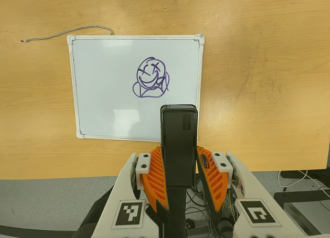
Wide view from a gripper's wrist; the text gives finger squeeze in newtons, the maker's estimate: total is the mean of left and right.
{"total": 4.2, "left": 2.9, "right": 5.4}